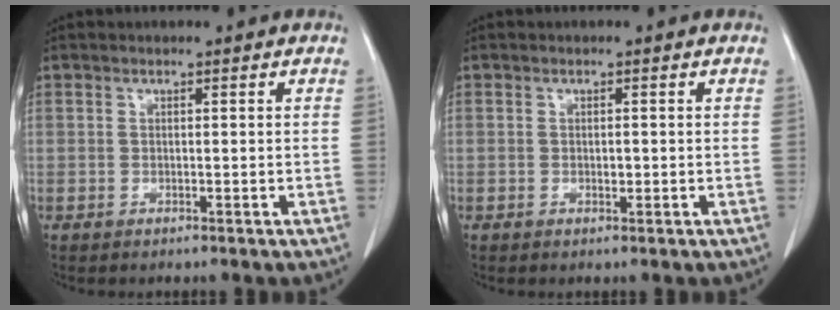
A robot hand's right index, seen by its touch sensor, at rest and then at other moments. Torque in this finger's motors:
{"motor_torque": [0.08, -0.04, 0.13, 0.03]}